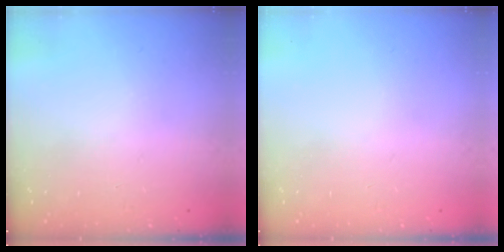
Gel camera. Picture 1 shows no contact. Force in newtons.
{"total": 0.0}